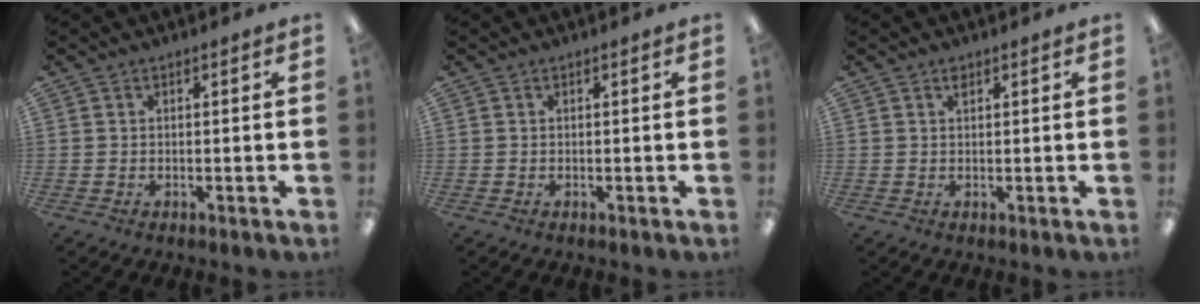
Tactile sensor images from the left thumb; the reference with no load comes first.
{"total": 0.0}
{"total": 1.0, "force": [0.7, 0.4, 0.6], "torque": [-0.006, -0.002, 0.011]}